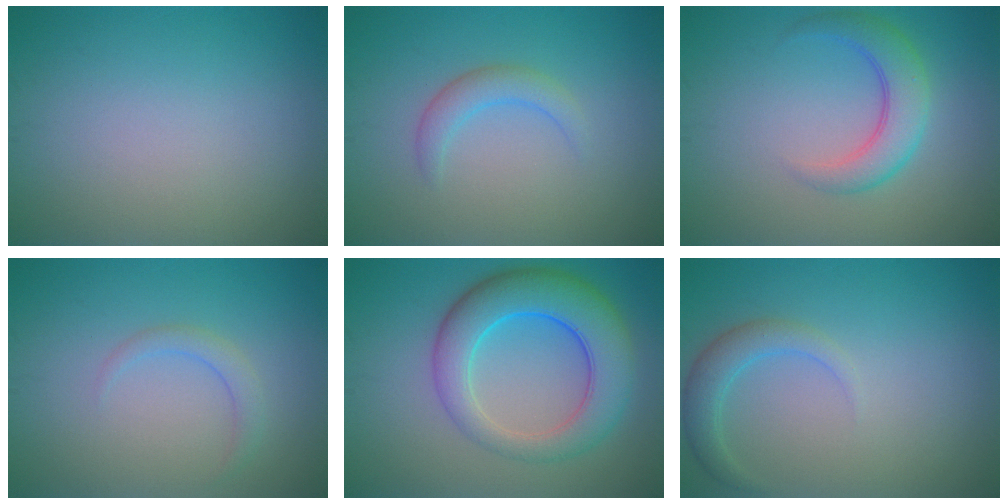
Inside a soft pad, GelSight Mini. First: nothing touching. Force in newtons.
{"total": 2.1, "press": 2.1, "slide": 0.2}
{"total": 4.0, "press": 4.0, "slide": 0.1}
{"total": 1.5, "press": 1.5, "slide": 0.1}
{"total": 7.9, "press": 7.8, "slide": 0.3}
{"total": 2.4, "press": 2.4, "slide": 0.2}